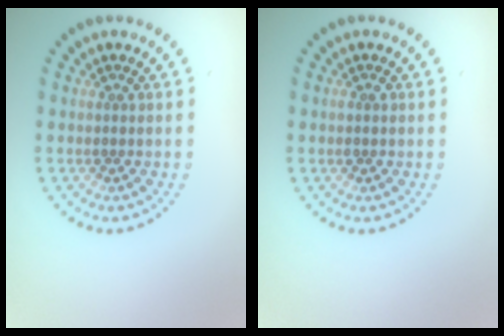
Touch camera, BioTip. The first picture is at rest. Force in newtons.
{"total": 1.0, "press": 1.0, "slide": 0.2}